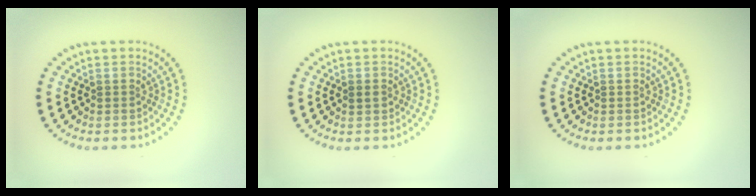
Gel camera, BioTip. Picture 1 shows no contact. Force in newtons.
{"total": 0.8, "press": 0.7, "slide": 0.4}
{"total": 0.0}